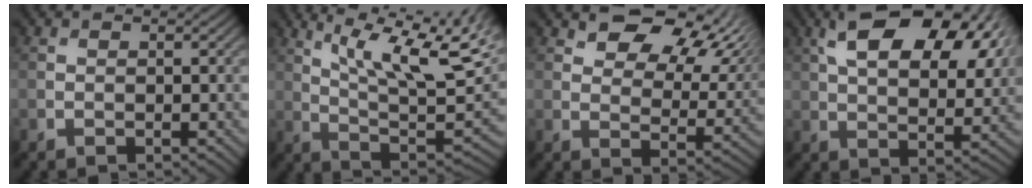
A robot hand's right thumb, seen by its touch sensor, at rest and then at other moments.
{"total": 15.3, "force": [7.2, 4.4, 12.8], "torque": [-0.221, 0.006, 0.127]}
{"total": 11.2, "force": [7.3, 5.4, 6.6], "torque": [-0.111, -0.002, 0.127]}
{"total": 15.0, "force": [6.5, 7.9, 11.0], "torque": [-0.177, 0.017, 0.093]}